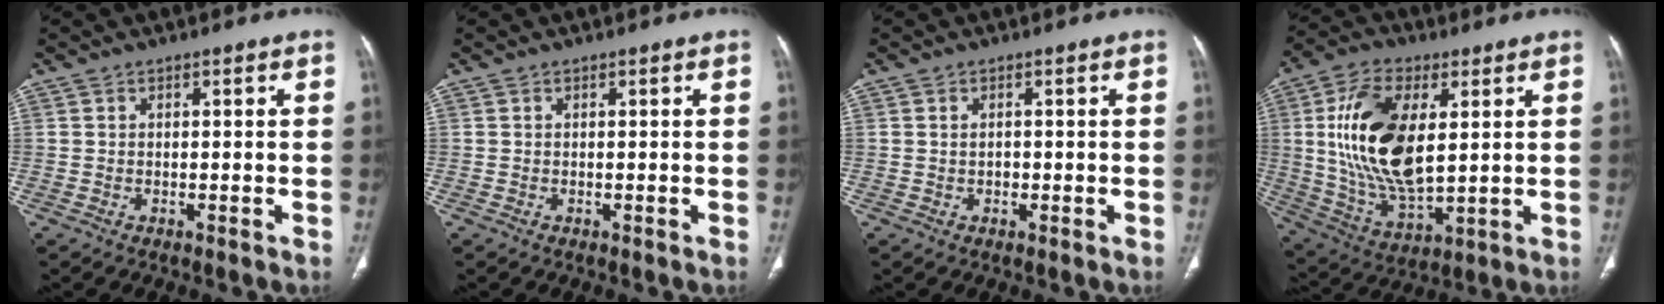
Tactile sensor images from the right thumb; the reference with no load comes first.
{"total": 0.0}
{"total": 1.0, "force": [0.0, 0.9, 0.6], "torque": [-0.010, 0.003, 0.001]}
{"total": 19.3, "force": [3.6, 9.9, 16.2], "torque": [-0.302, -0.015, 0.074]}